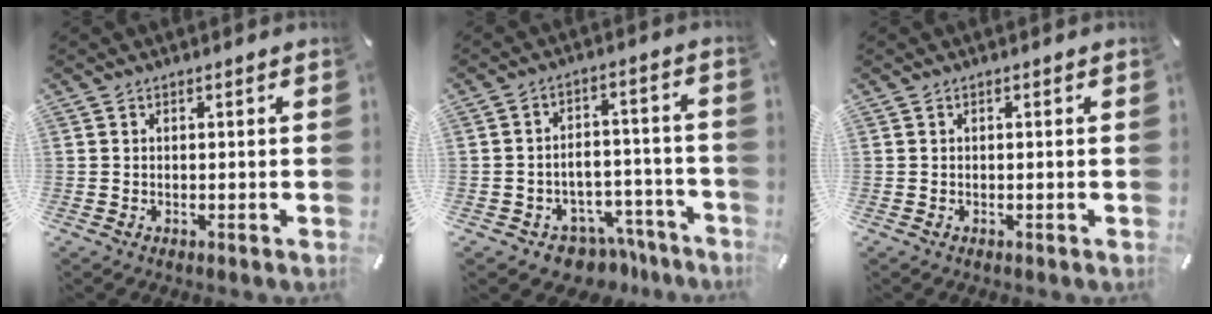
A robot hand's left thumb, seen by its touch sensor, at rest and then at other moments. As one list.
[{"total": 7.1, "force": [-4.2, 5.4, 1.7], "torque": [-0.027, 0.031, -0.068]}, {"total": 0.0}]